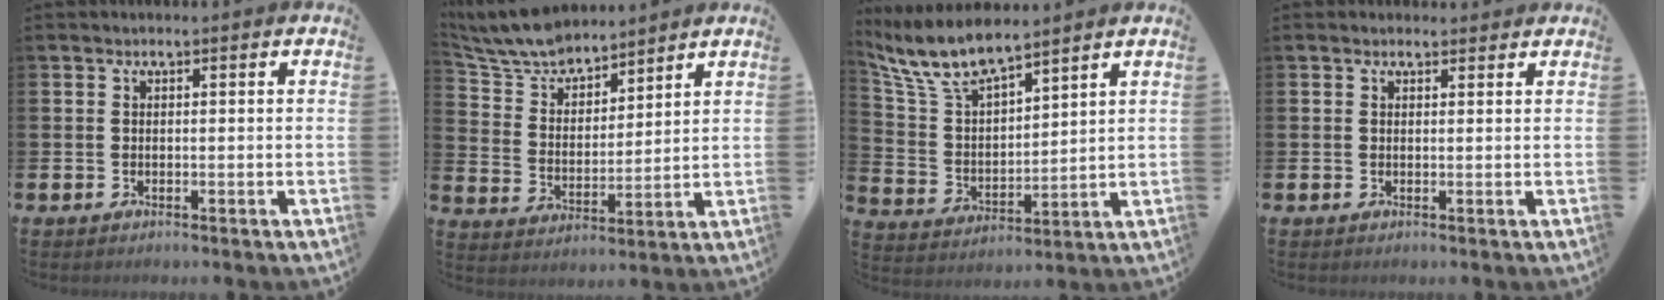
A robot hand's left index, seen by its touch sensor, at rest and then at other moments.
{"total": 7.6, "force": [7.1, 2.1, 1.7], "torque": [-0.073, -0.036, 0.129]}
{"total": 8.6, "force": [7.7, 1.8, 3.3], "torque": [-0.102, -0.033, 0.140]}
{"total": 0.9, "force": [0.8, 0.4, 0.2], "torque": [0.003, 0.002, 0.013]}